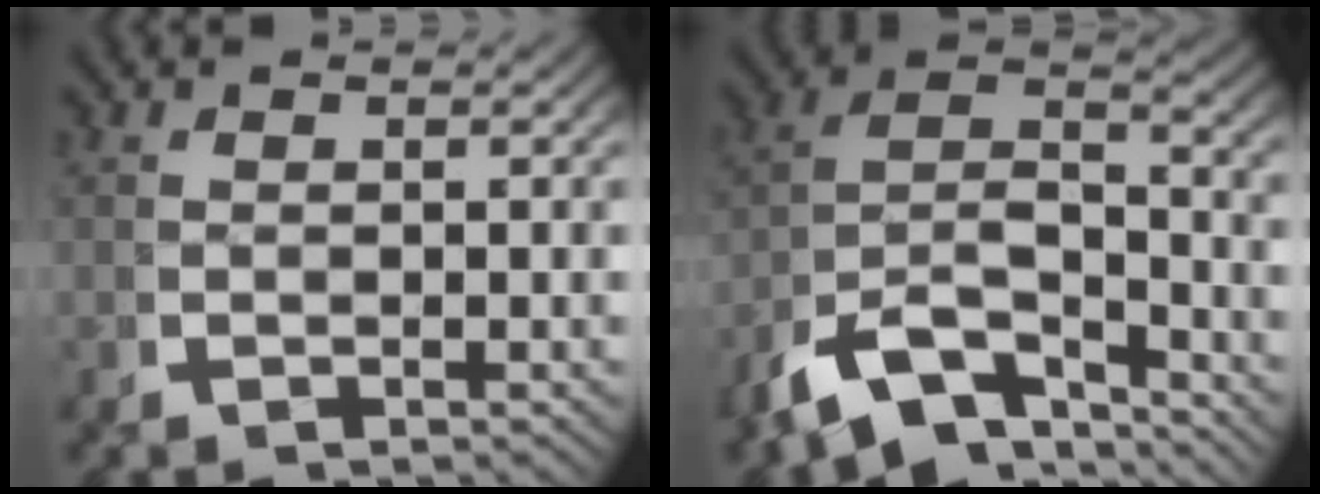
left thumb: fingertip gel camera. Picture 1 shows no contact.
{"total": 12.6, "force": [-3.8, 8.8, 8.1], "torque": [-0.176, -0.046, -0.057]}